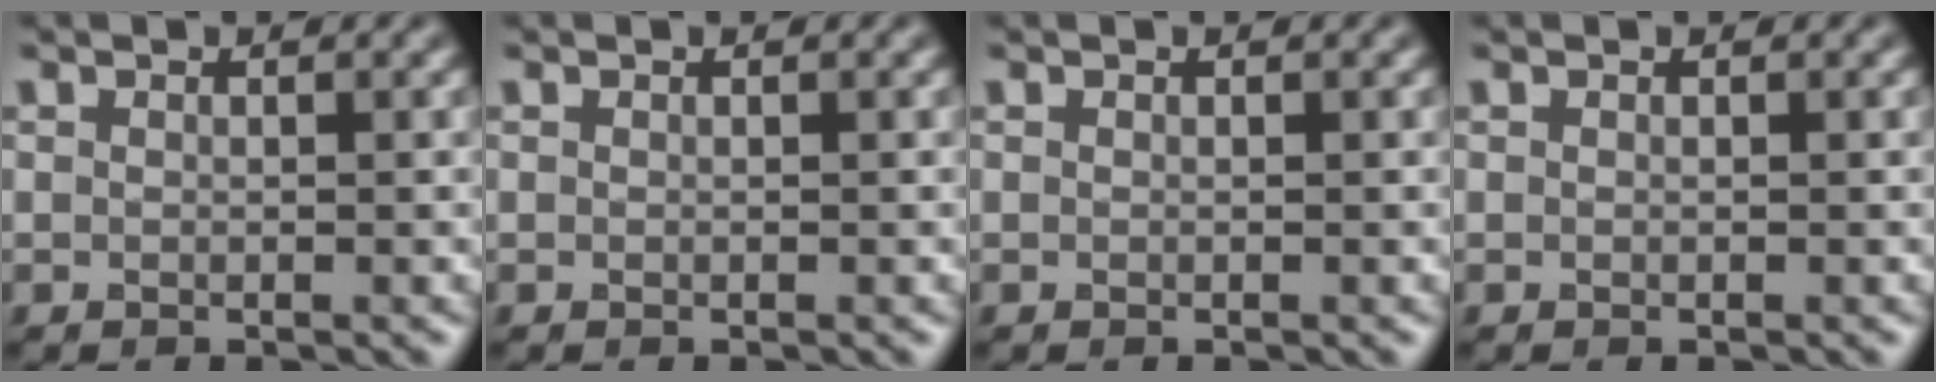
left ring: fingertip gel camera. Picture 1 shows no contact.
{"total": 0.0}
{"total": 0.0}
{"total": 0.0}